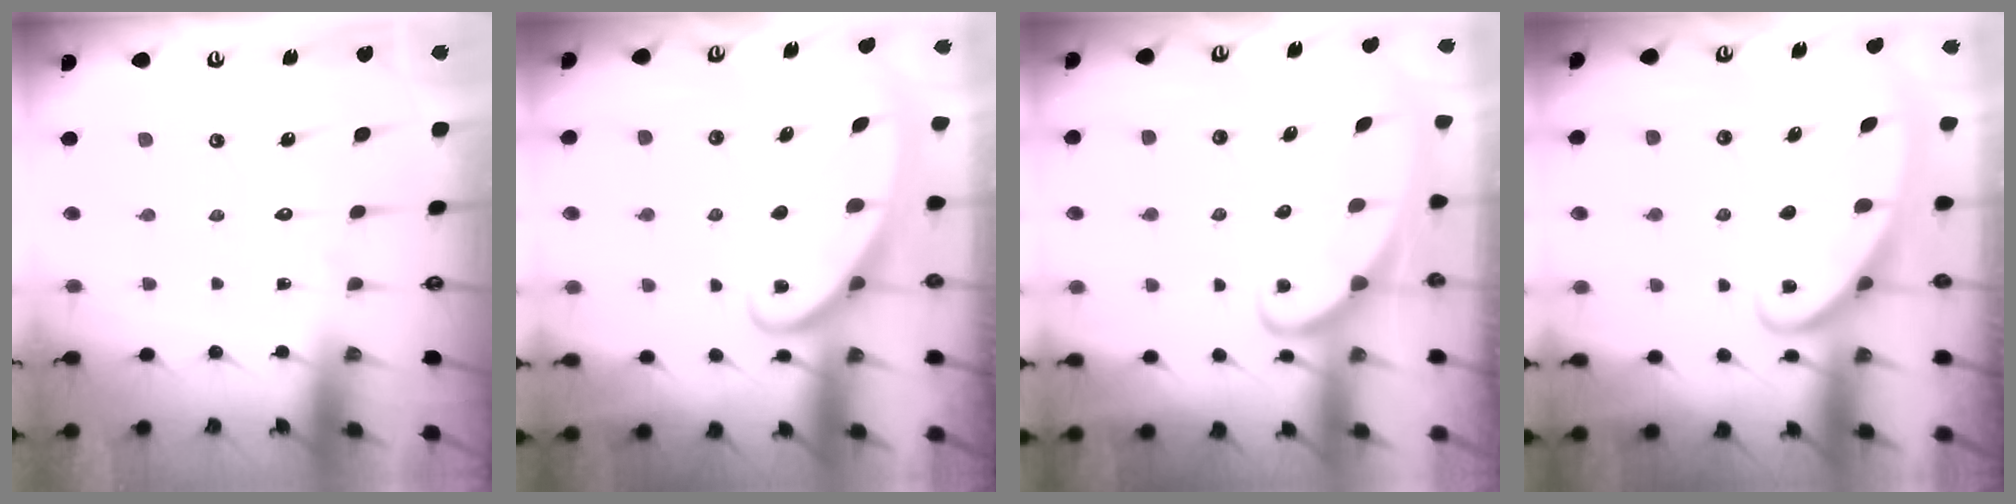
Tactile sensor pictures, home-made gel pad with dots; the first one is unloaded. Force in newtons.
{"total": 2.6, "press": 2.6, "slide": 0.4}
{"total": 2.1, "press": 2.1, "slide": 0.2}
{"total": 2.7, "press": 2.6, "slide": 0.4}